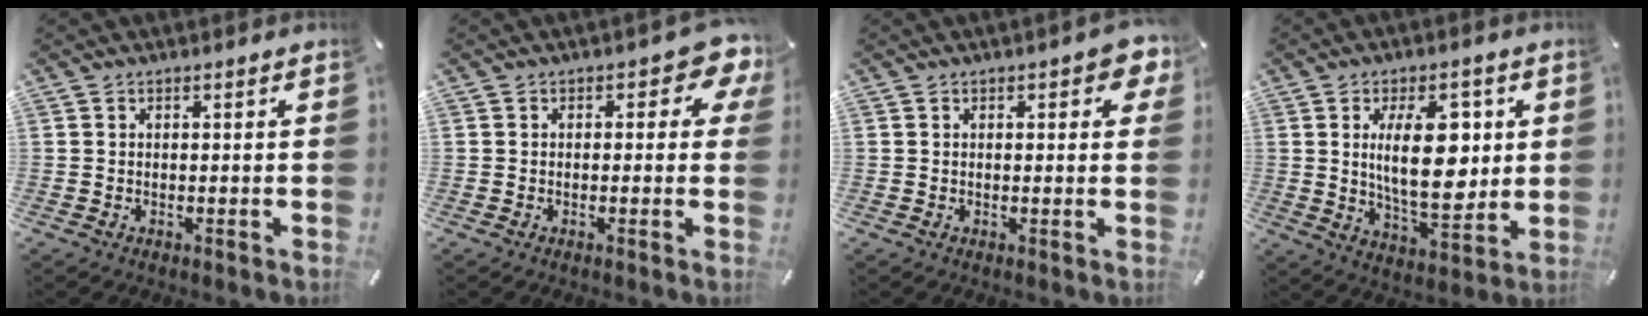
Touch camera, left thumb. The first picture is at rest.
{"total": 5.6, "force": [1.8, 3.0, 4.4], "torque": [-0.048, -0.004, 0.024]}
{"total": 4.0, "force": [1.4, 1.7, 3.3], "torque": [-0.045, -0.001, 0.019]}
{"total": 16.5, "force": [3.1, 8.5, 13.8], "torque": [-0.226, -0.010, 0.044]}